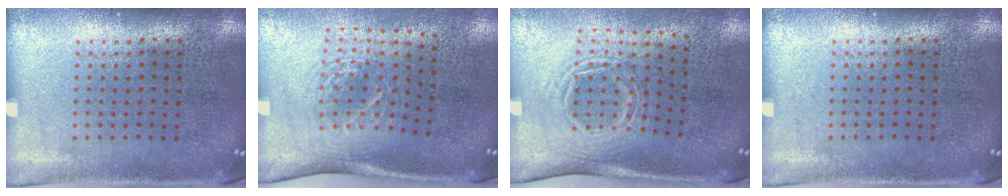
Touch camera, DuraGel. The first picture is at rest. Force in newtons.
{"total": 1.8, "press": 1.3, "slide": 1.2}
{"total": 1.7, "press": 1.2, "slide": 1.2}
{"total": 0.0}